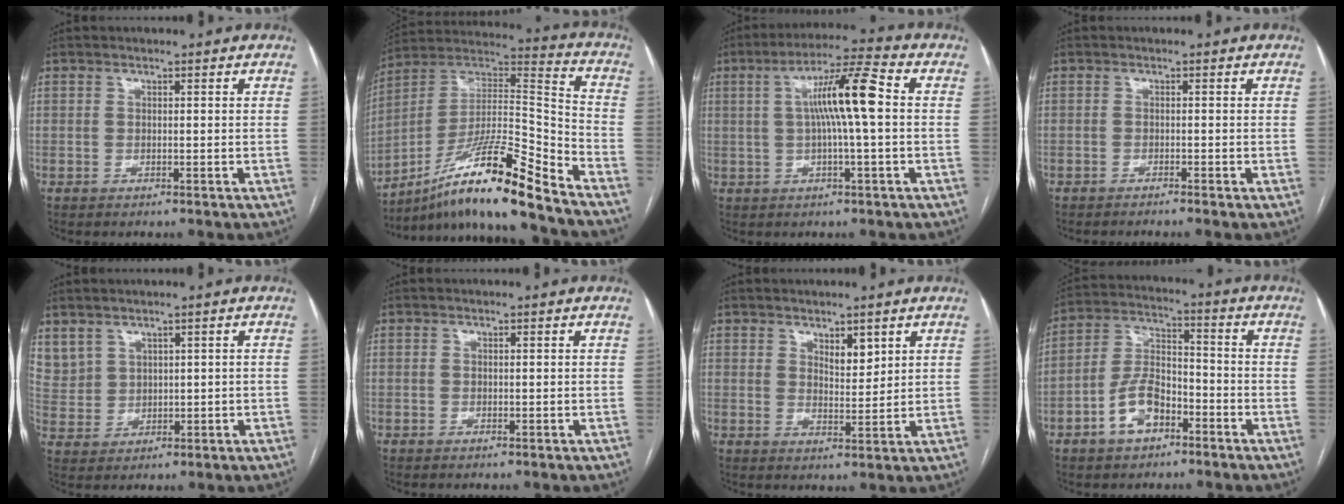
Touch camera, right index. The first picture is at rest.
{"total": 18.5, "force": [-13.6, -0.7, 12.5], "torque": [-0.235, 0.014, -0.241]}
{"total": 10.2, "force": [1.1, 0.4, 10.1], "torque": [-0.181, 0.020, 0.014]}
{"total": 1.6, "force": [-1.3, -0.5, 0.7], "torque": [-0.009, 0.005, -0.021]}
{"total": 6.5, "force": [3.9, 4.9, 1.6], "torque": [-0.050, 0.018, 0.099]}
{"total": 0.9, "force": [-0.1, 0.2, 0.8], "torque": [-0.014, -0.002, 0.000]}
{"total": 3.5, "force": [2.2, 1.3, 2.3], "torque": [-0.040, -0.005, 0.043]}
{"total": 8.9, "force": [-4.5, 4.9, 6.0], "torque": [-0.128, 0.020, -0.082]}